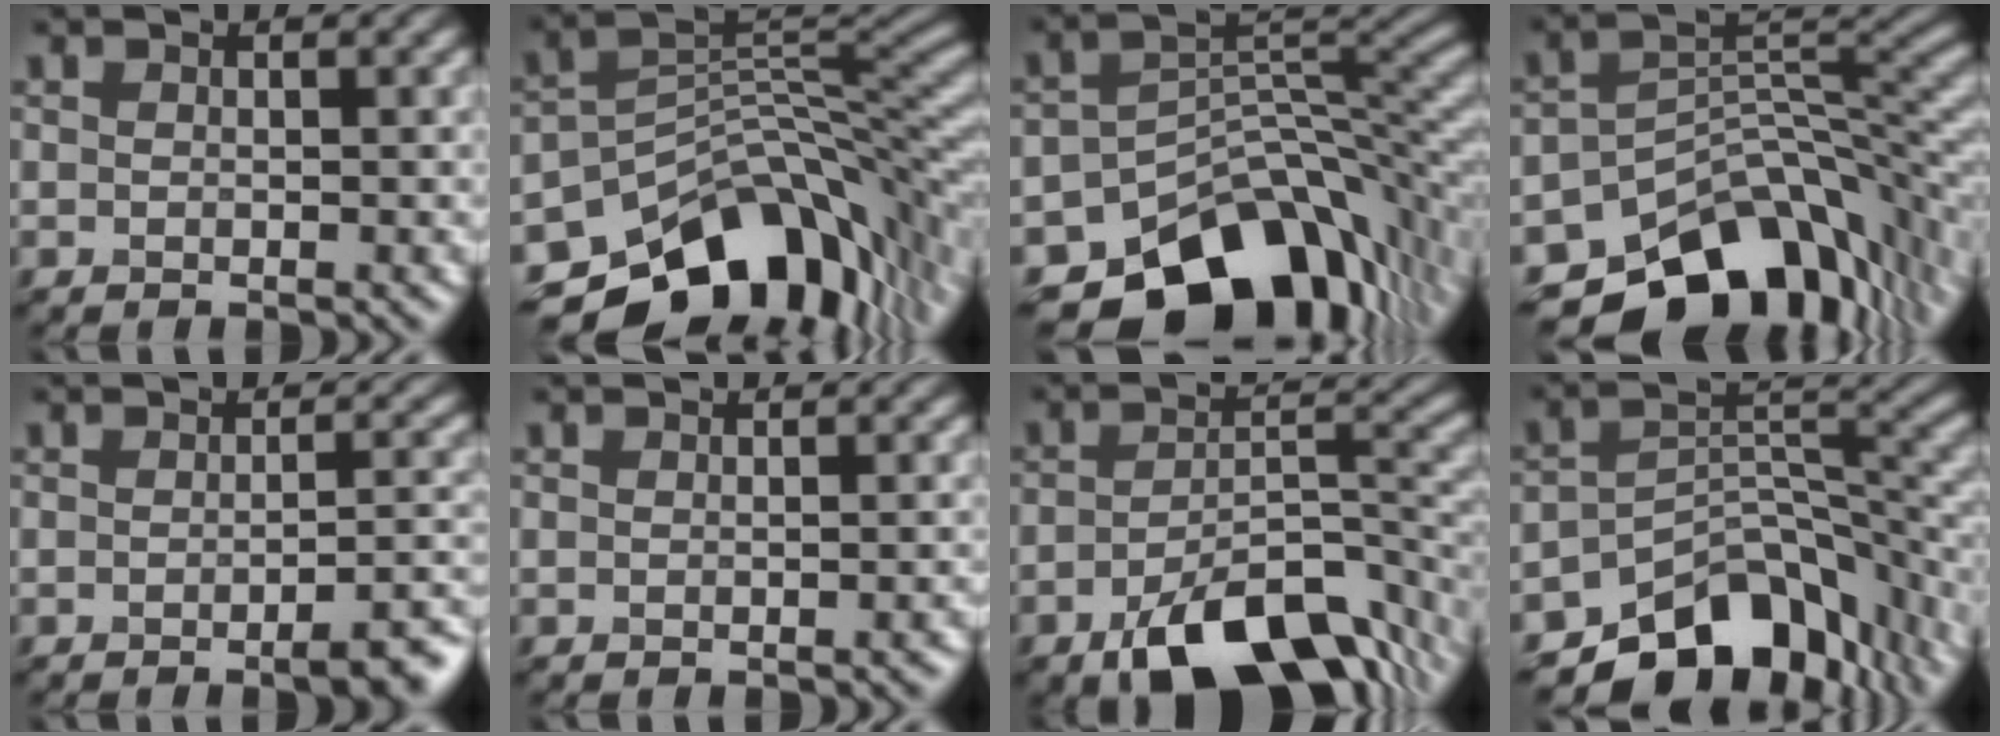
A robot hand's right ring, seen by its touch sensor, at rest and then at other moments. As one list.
[{"total": 12.9, "force": [-7.2, 7.3, 7.8], "torque": [-0.127, 0.000, -0.119]}, {"total": 13.0, "force": [-7.9, 7.6, 7.0], "torque": [-0.109, -0.010, -0.132]}, {"total": 13.3, "force": [-8.5, 7.4, 7.1], "torque": [-0.119, -0.009, -0.136]}, {"total": 3.6, "force": [-2.2, 0.7, 2.8], "torque": [-0.035, 0.005, -0.034]}, {"total": 0.6, "force": [-0.5, 0.1, 0.2], "torque": [-0.004, 0.000, -0.004]}, {"total": 10.7, "force": [-6.3, 4.8, 7.3], "torque": [-0.117, -0.010, -0.099]}, {"total": 10.7, "force": [-7.3, 5.8, 5.2], "torque": [-0.069, -0.005, -0.127]}]